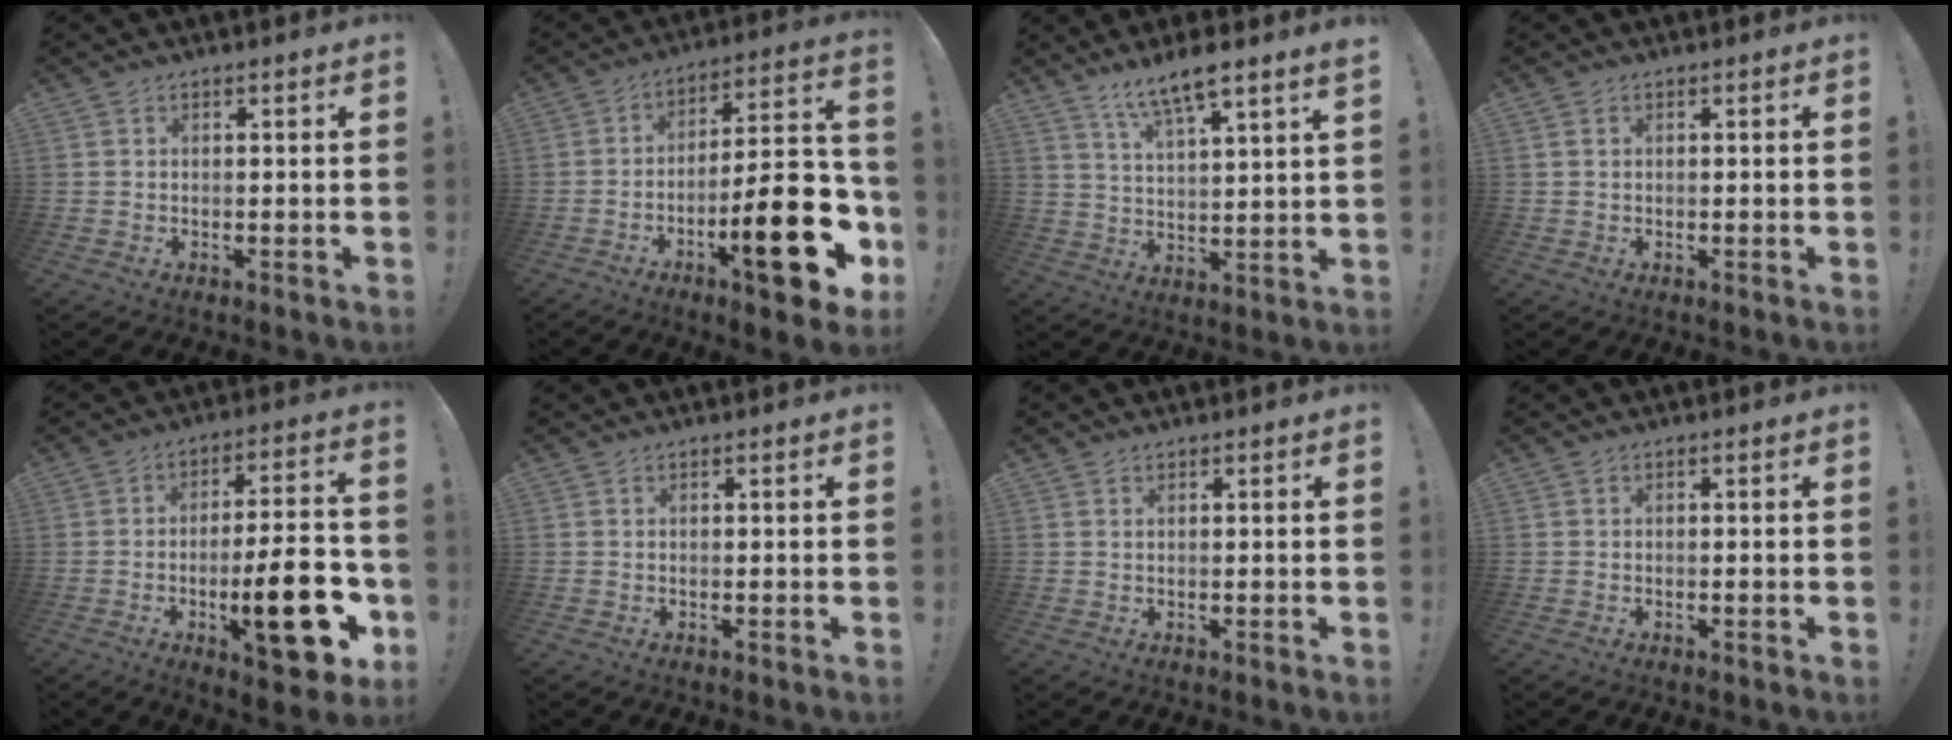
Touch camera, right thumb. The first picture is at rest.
{"total": 22.5, "force": [-8.8, 6.2, 19.8], "torque": [-0.276, 0.047, -0.133]}
{"total": 9.4, "force": [7.5, 0.3, 5.6], "torque": [-0.099, -0.043, 0.126]}
{"total": 0.6, "force": [0.4, 0.3, 0.3], "torque": [-0.015, 0.004, 0.009]}
{"total": 20.3, "force": [-6.1, 6.2, 18.4], "torque": [-0.253, 0.015, -0.086]}
{"total": 0.0}
{"total": 0.6, "force": [0.5, 0.3, 0.2], "torque": [-0.001, -0.002, 0.010]}
{"total": 0.0}